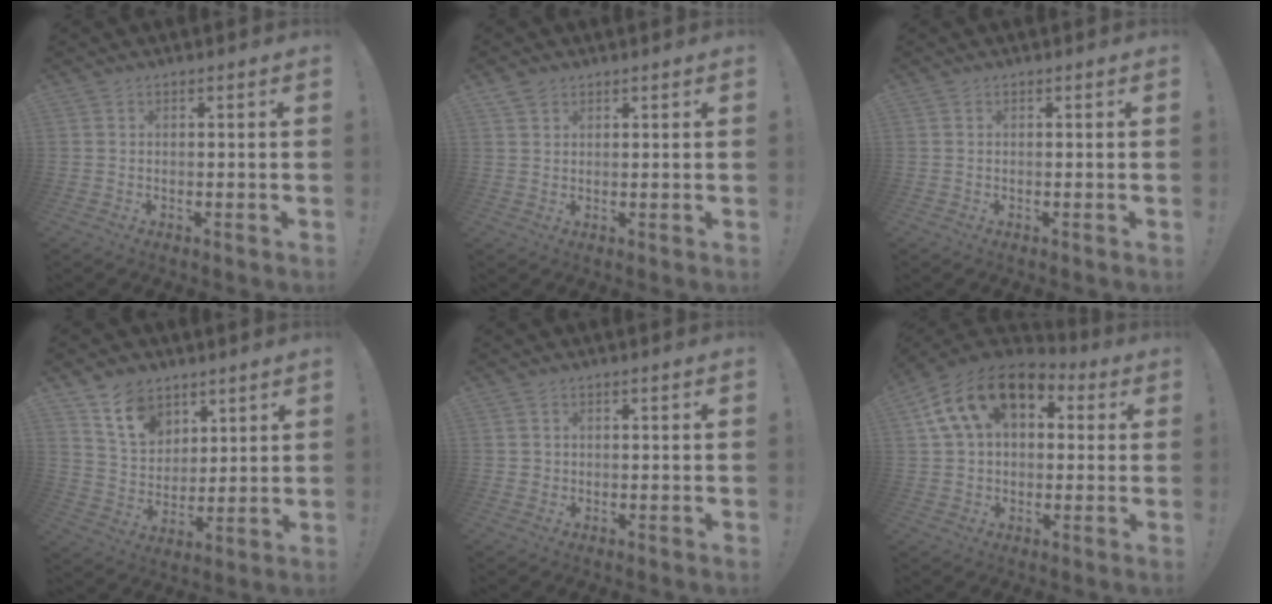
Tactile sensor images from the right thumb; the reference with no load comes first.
{"total": 2.6, "force": [1.9, 1.6, 0.7], "torque": [-0.007, -0.008, 0.036]}
{"total": 0.0}
{"total": 11.7, "force": [7.8, 7.7, 4.0], "torque": [-0.068, -0.047, 0.154]}
{"total": 1.6, "force": [0.4, 1.5, 0.4], "torque": [0.000, -0.001, 0.007]}
{"total": 17.2, "force": [7.2, 10.9, 11.1], "torque": [-0.192, -0.015, 0.132]}